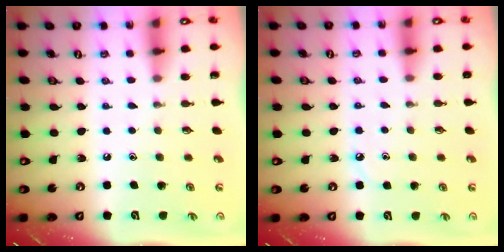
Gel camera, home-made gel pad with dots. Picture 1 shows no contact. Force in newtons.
{"total": 3.7, "press": 3.7, "slide": 0.5}